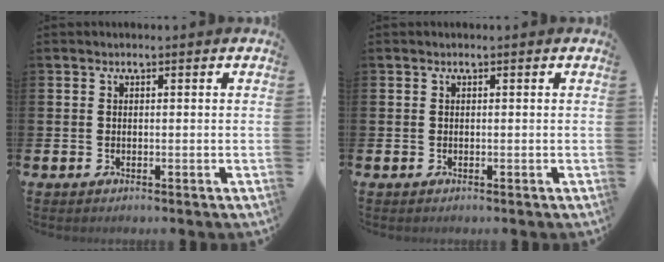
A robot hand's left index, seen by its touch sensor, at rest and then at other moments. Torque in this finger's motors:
{"motor_torque": [0.00, 0.00, 0.00, 0.01]}